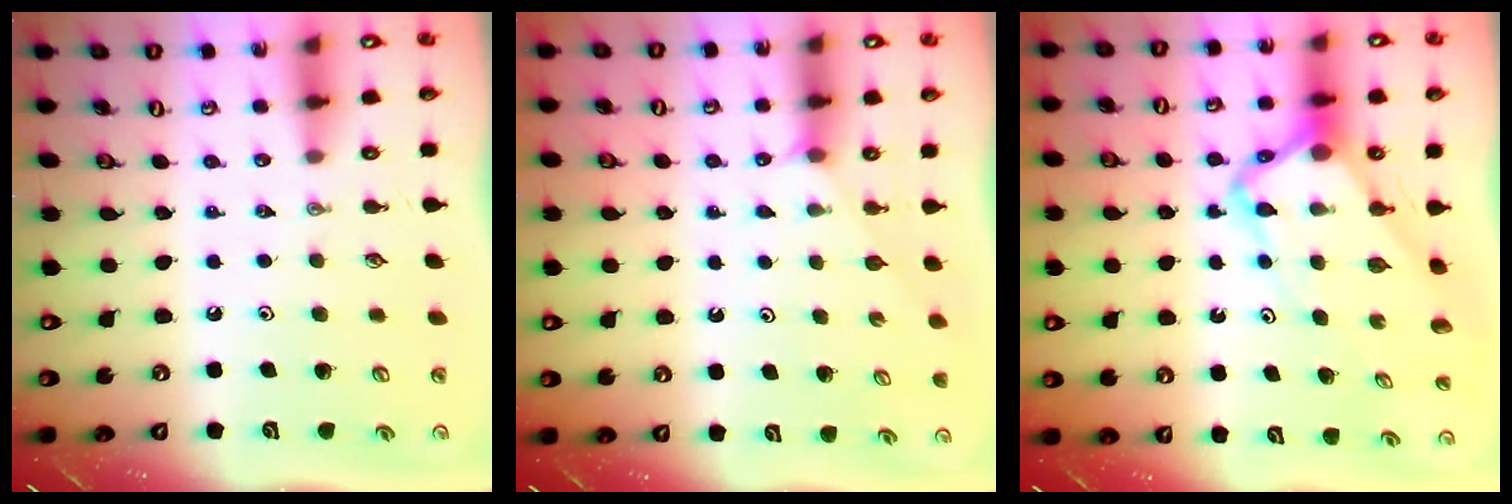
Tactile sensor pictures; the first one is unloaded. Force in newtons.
{"total": 2.5, "press": 2.5, "slide": 0.3}
{"total": 6.7, "press": 6.6, "slide": 0.6}